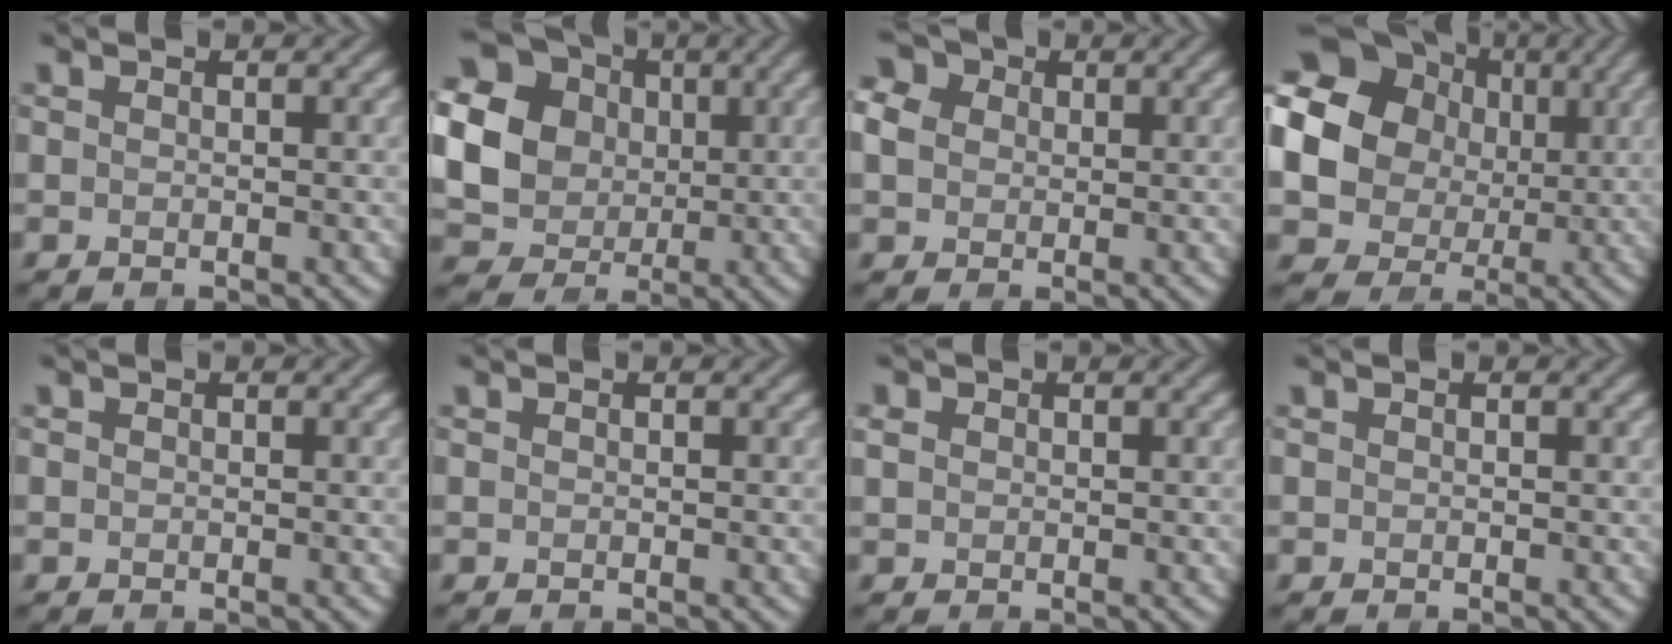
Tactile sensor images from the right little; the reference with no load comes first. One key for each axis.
{"total": 17.7, "fx": 3.4, "fy": 15.9, "fz": 6.9, "tx": -0.214, "ty": 0.012, "tz": 0.048}
{"total": 5.2, "fx": 1.5, "fy": 4.2, "fz": 2.7, "tx": -0.082, "ty": 0.027, "tz": 0.019}
{"total": 18.5, "fx": 4.6, "fy": 16.3, "fz": 7.5, "tx": -0.188, "ty": 0.022, "tz": 0.061}
{"total": 0.0}
{"total": 0.0}
{"total": 1.1, "fx": 0.4, "fy": 0.9, "fz": 0.4, "tx": -0.008, "ty": 0.003, "tz": 0.007}
{"total": 0.0}